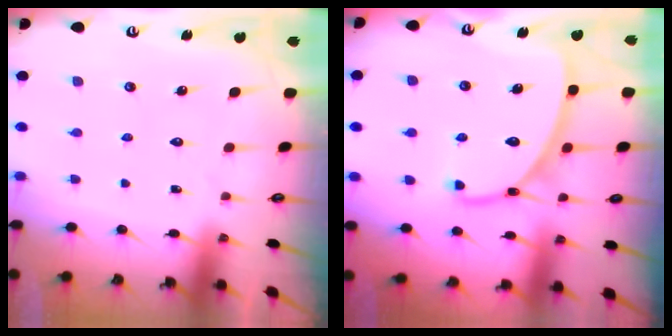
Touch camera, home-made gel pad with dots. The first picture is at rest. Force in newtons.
{"total": 8.7, "press": 8.6, "slide": 0.2}